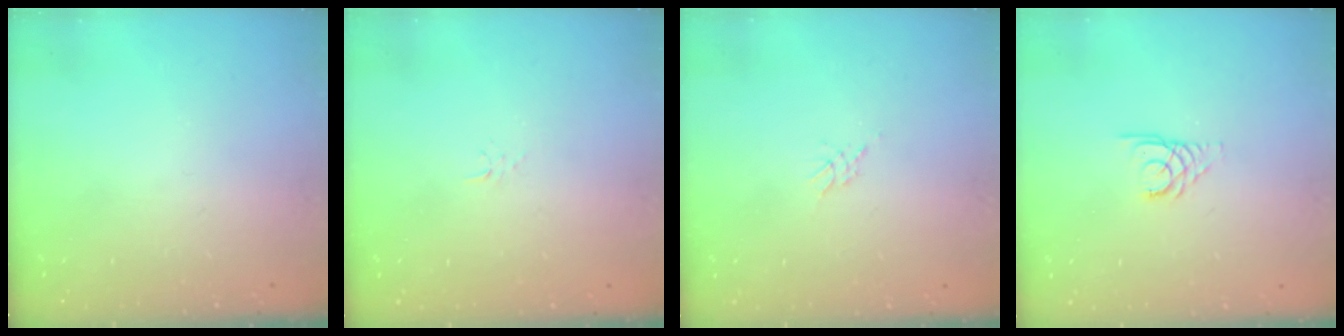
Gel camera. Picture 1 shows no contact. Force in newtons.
{"total": 4.0, "press": 4.0, "slide": 0.7}
{"total": 2.1, "press": 2.1, "slide": 0.5}
{"total": 2.7, "press": 2.7, "slide": 0.3}